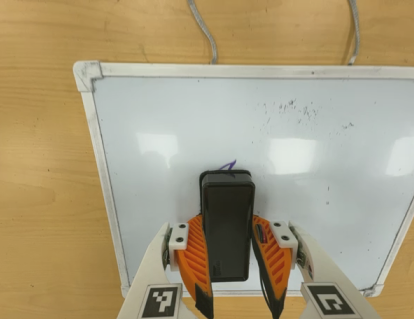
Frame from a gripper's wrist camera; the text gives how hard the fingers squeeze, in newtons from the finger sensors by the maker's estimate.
{"total": 9.1, "left": 9.0, "right": 9.2}